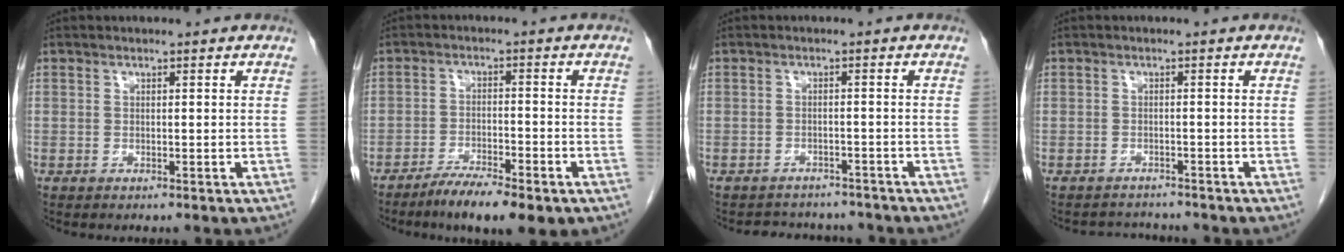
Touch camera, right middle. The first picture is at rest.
{"total": 8.3, "force": [-5.9, 1.6, 5.7], "torque": [-0.086, -0.012, -0.093]}
{"total": 7.2, "force": [-6.7, 2.5, 0.9], "torque": [-0.009, 0.010, -0.080]}
{"total": 2.8, "force": [-2.7, 0.6, -0.7], "torque": [0.011, -0.007, -0.042]}